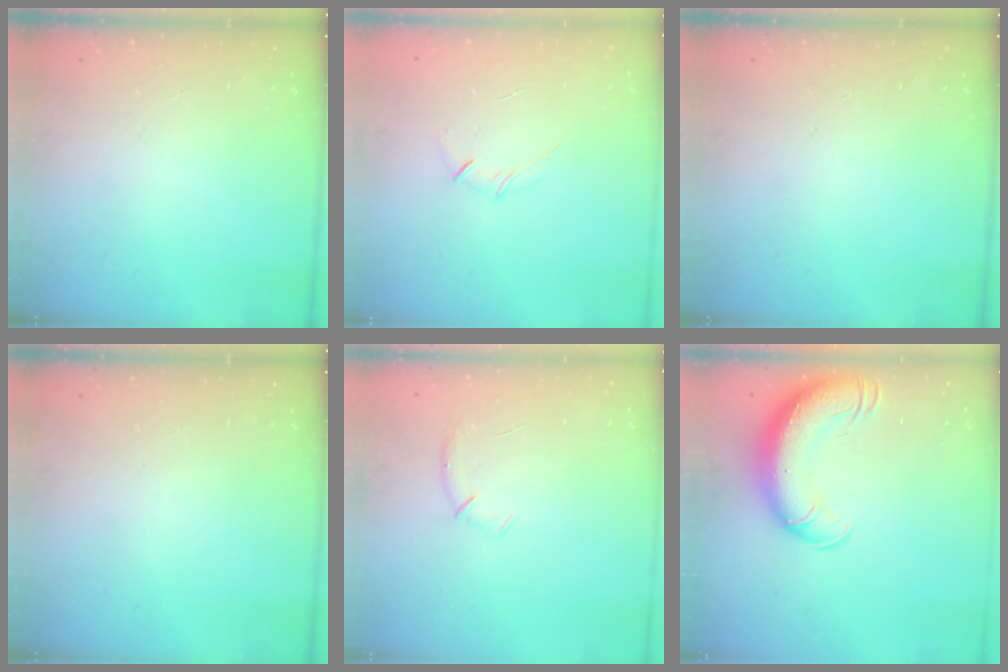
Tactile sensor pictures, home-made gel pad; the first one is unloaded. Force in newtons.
{"total": 4.1, "press": 4.0, "slide": 0.9}
{"total": 0.0}
{"total": 0.0}
{"total": 4.3, "press": 4.1, "slide": 1.1}
{"total": 15.1, "press": 14.7, "slide": 3.6}